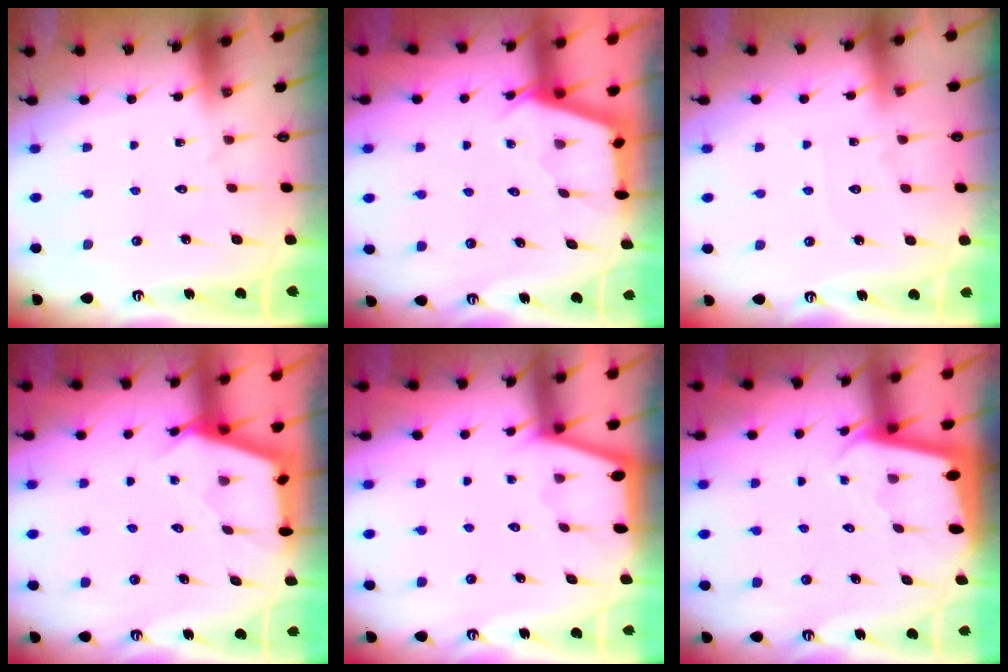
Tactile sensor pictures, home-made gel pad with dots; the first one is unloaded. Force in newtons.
{"total": 2.6, "press": 2.6, "slide": 0.3}
{"total": 4.7, "press": 4.6, "slide": 0.5}
{"total": 2.9, "press": 2.9, "slide": 0.4}
{"total": 1.1, "press": 1.0, "slide": 0.2}
{"total": 1.8, "press": 1.8, "slide": 0.1}